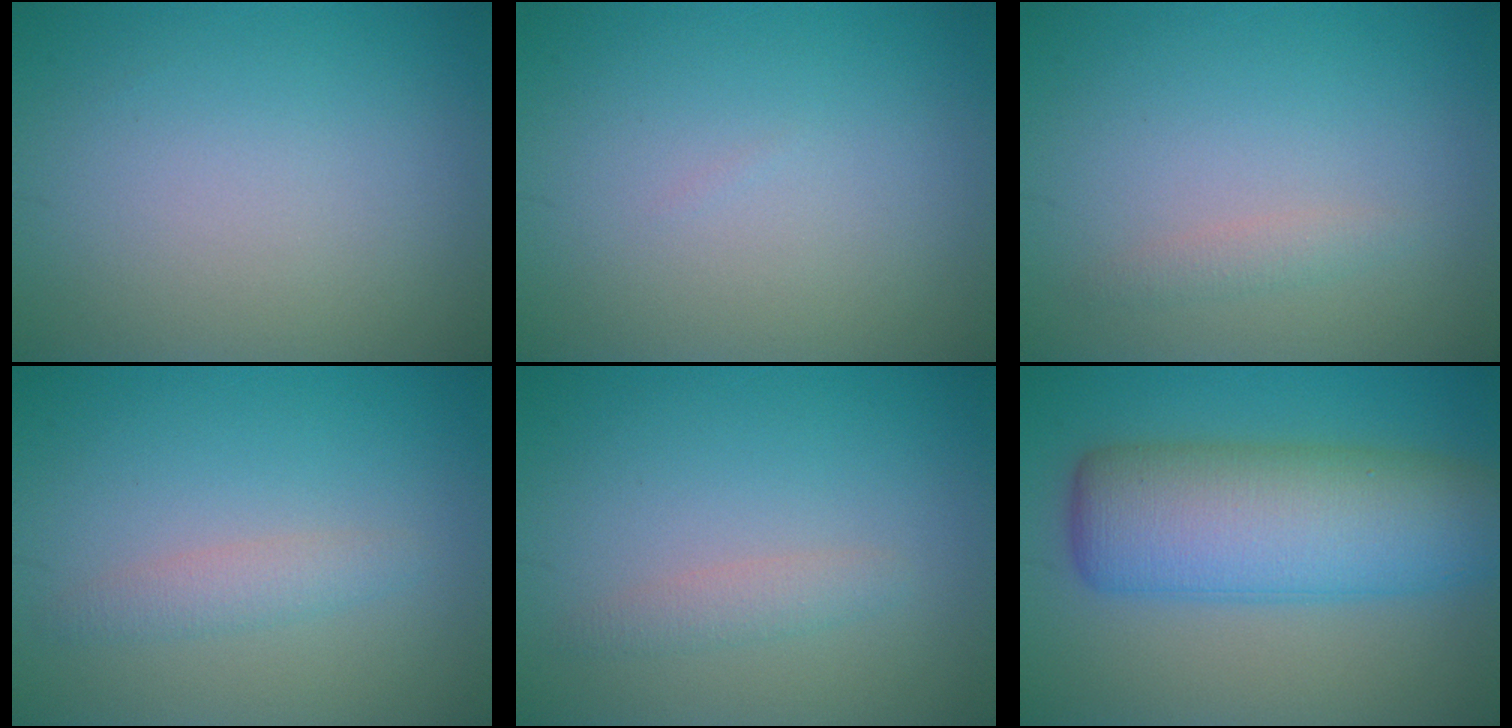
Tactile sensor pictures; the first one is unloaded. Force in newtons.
{"total": 0.0}
{"total": 1.1, "press": 1.1, "slide": 0.0}
{"total": 1.8, "press": 1.8, "slide": 0.1}
{"total": 1.4, "press": 1.4, "slide": 0.1}
{"total": 10.3, "press": 10.3, "slide": 0.4}